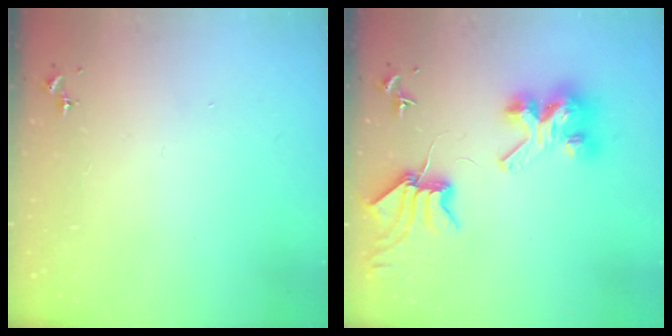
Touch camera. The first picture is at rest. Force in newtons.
{"total": 9.5, "press": 9.4, "slide": 1.2}